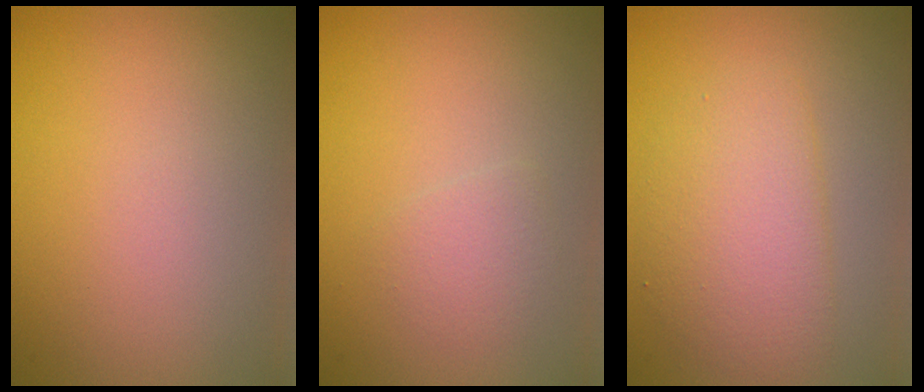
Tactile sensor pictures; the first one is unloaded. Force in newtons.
{"total": 1.4, "press": 1.4, "slide": 0.1}
{"total": 4.1, "press": 4.0, "slide": 0.1}